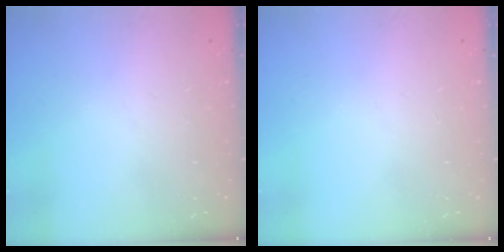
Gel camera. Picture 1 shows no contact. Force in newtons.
{"total": 0.0}